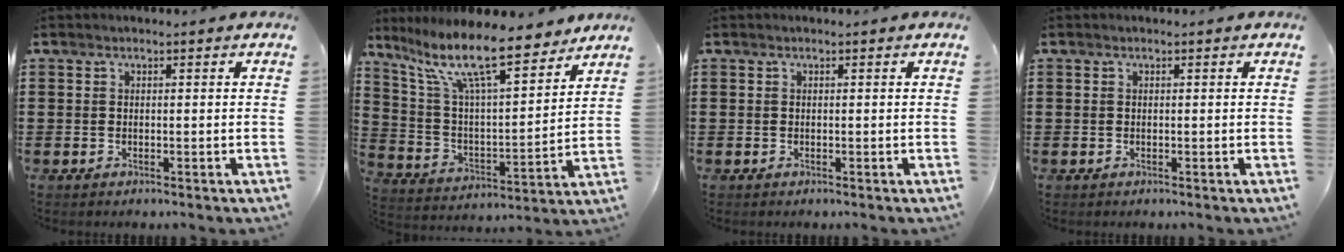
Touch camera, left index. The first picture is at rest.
{"total": 13.6, "force": [10.3, 2.6, 8.4], "torque": [-0.189, -0.049, 0.177]}
{"total": 0.0}
{"total": 0.0}